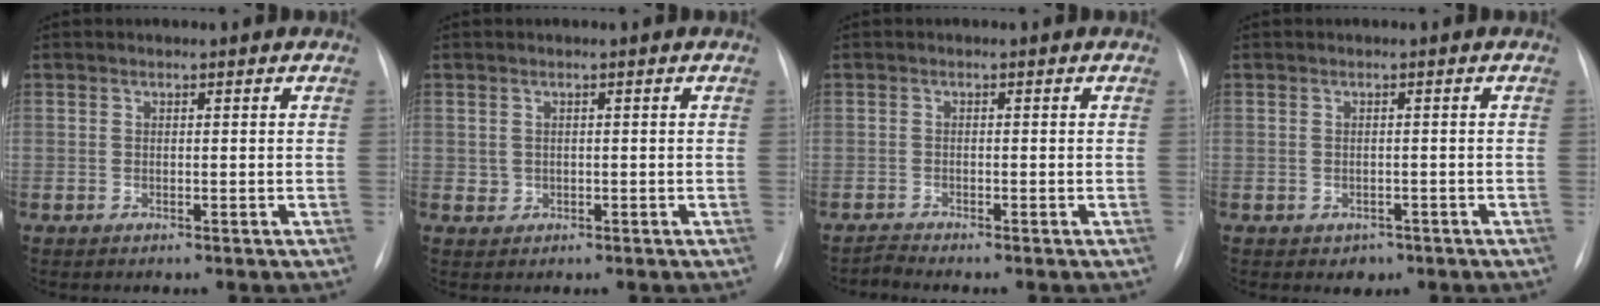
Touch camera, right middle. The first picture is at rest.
{"total": 1.1, "force": [0.0, 1.1, 0.2], "torque": [-0.002, 0.002, 0.003]}
{"total": 1.0, "force": [-0.9, -0.4, -0.3], "torque": [0.006, -0.007, -0.015]}
{"total": 1.9, "force": [-1.0, 1.4, 0.5], "torque": [-0.006, 0.003, -0.007]}